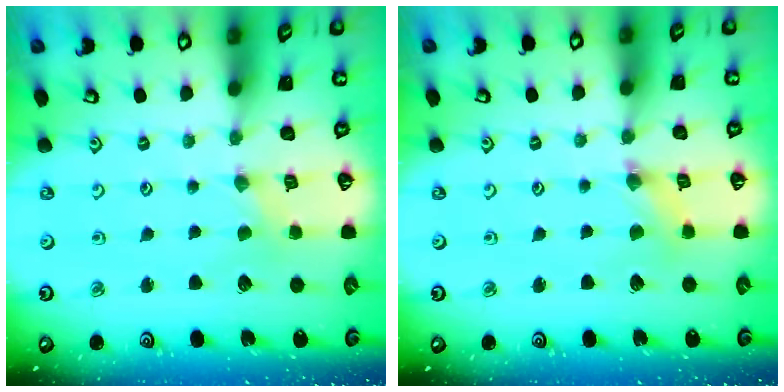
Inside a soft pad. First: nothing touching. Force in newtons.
{"total": 1.9, "press": 1.8, "slide": 0.3}